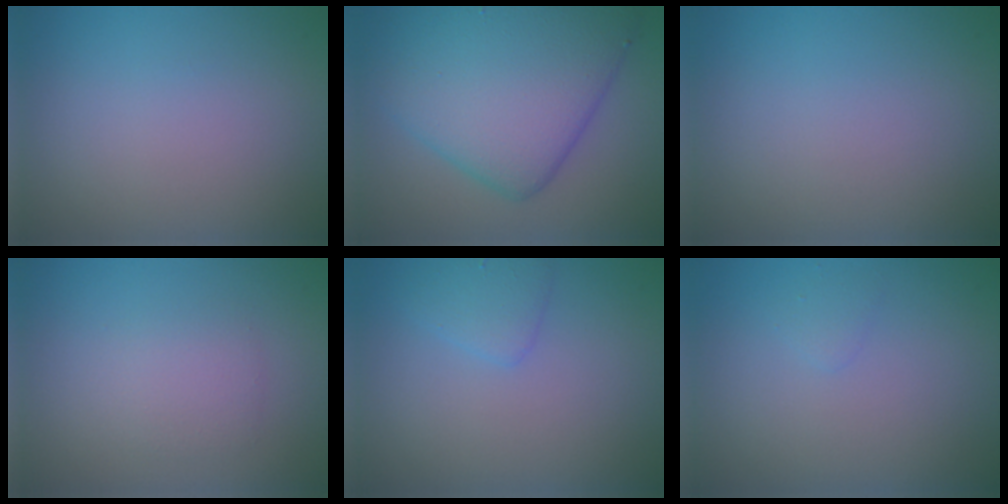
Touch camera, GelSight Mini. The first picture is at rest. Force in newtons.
{"total": 10.4, "press": 10.4, "slide": 0.4}
{"total": 0.0}
{"total": 1.9, "press": 1.9, "slide": 0.1}
{"total": 1.9, "press": 1.9, "slide": 0.1}
{"total": 0.7, "press": 0.7, "slide": 0.1}